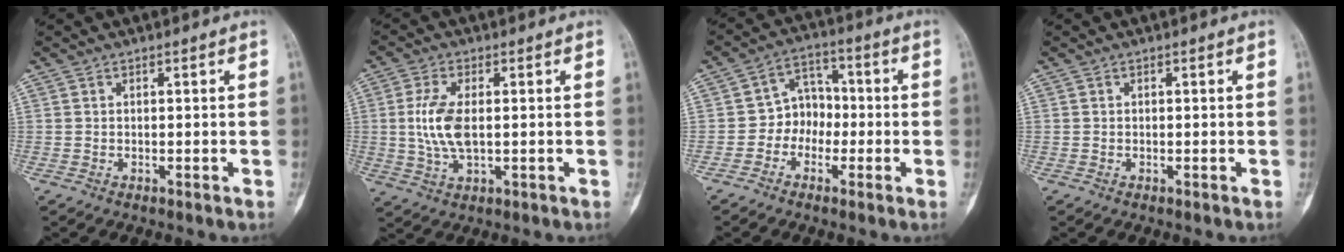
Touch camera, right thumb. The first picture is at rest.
{"total": 8.0, "force": [0.4, 3.8, 7.1], "torque": [-0.151, -0.004, 0.009]}
{"total": 6.8, "force": [-1.7, 5.8, 3.3], "torque": [-0.005, 0.030, -0.045]}
{"total": 0.0}